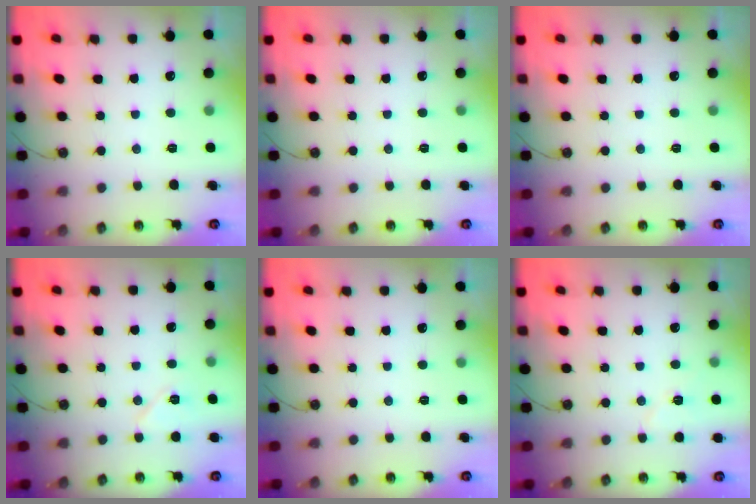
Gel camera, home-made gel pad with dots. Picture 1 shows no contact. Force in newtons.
{"total": 0.0}
{"total": 0.0}
{"total": 7.8, "press": 6.3, "slide": 4.6}
{"total": 0.0}
{"total": 5.6, "press": 5.6, "slide": 0.5}